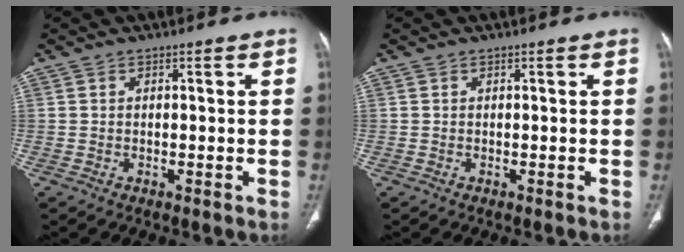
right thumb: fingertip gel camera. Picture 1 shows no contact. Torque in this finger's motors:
{"motor_torque": [0.04, -0.24, 0.31, -0.14, -0.03]}